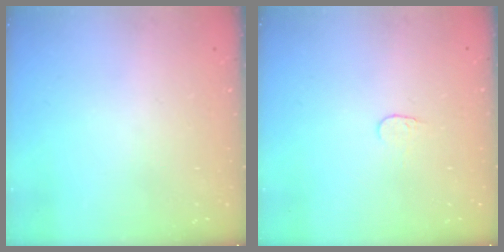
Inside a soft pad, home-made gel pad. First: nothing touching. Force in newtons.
{"total": 3.8, "press": 3.8, "slide": 0.3}